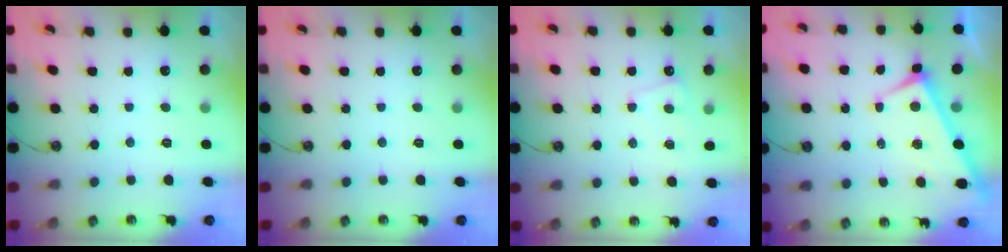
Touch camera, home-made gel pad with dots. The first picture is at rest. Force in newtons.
{"total": 0.0}
{"total": 1.6, "press": 1.5, "slide": 0.4}
{"total": 4.0, "press": 3.9, "slide": 0.7}